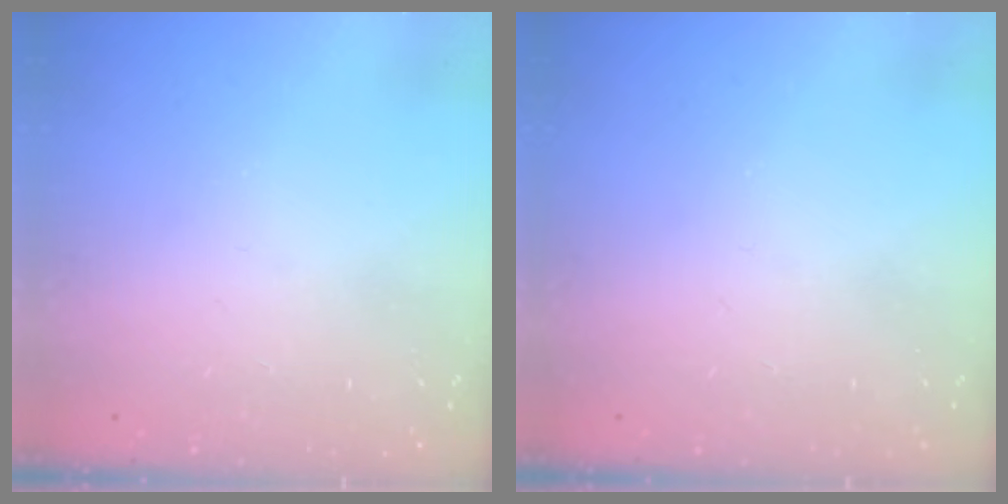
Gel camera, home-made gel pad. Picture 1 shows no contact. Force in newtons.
{"total": 0.0}